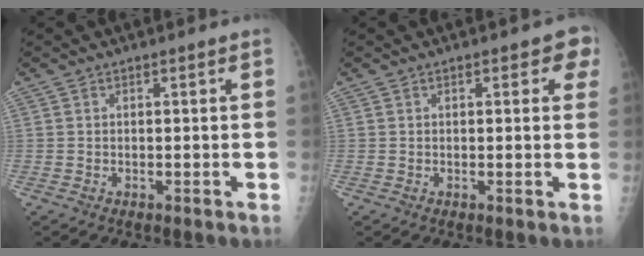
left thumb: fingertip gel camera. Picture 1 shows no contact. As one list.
[{"total": 3.9, "force": [1.6, 1.9, 2.9], "torque": [-0.008, -0.001, 0.010]}]